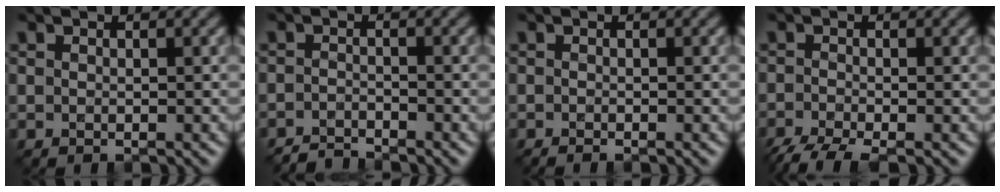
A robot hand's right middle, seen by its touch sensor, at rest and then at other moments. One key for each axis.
{"total": 2.0, "fx": -2.0, "fy": 0.2, "fz": 0.4, "tx": -0.004, "ty": 0.001, "tz": -0.042}
{"total": 0.7, "fx": -0.5, "fy": 0.1, "fz": 0.4, "tx": -0.006, "ty": -0.003, "tz": -0.010}
{"total": 4.0, "fx": -3.0, "fy": 0.8, "fz": 2.4, "tx": -0.045, "ty": -0.012, "tz": -0.066}